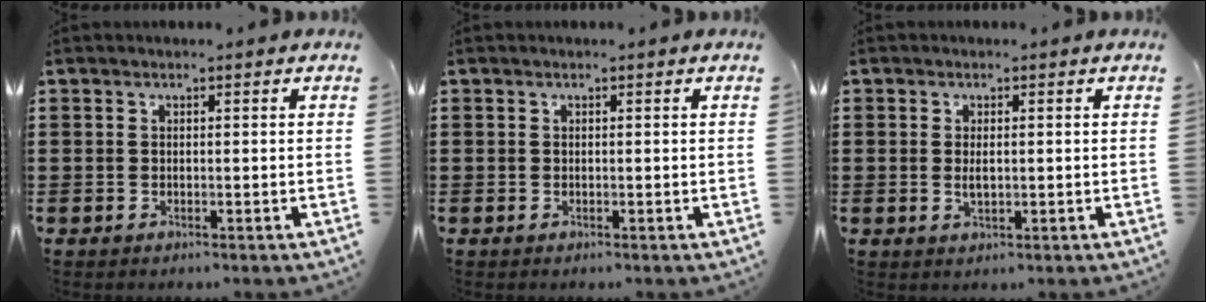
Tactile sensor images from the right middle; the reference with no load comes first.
{"total": 0.0}
{"total": 1.5, "force": [0.2, 0.7, 1.3], "torque": [-0.029, 0.002, 0.003]}